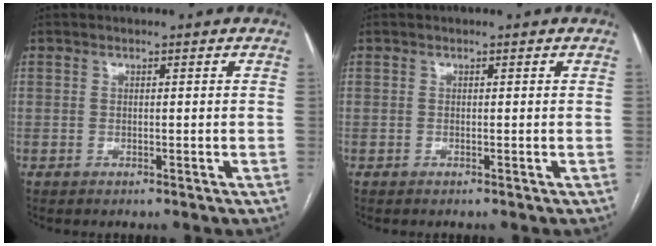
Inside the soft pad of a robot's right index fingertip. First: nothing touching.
{"total": 0.0}